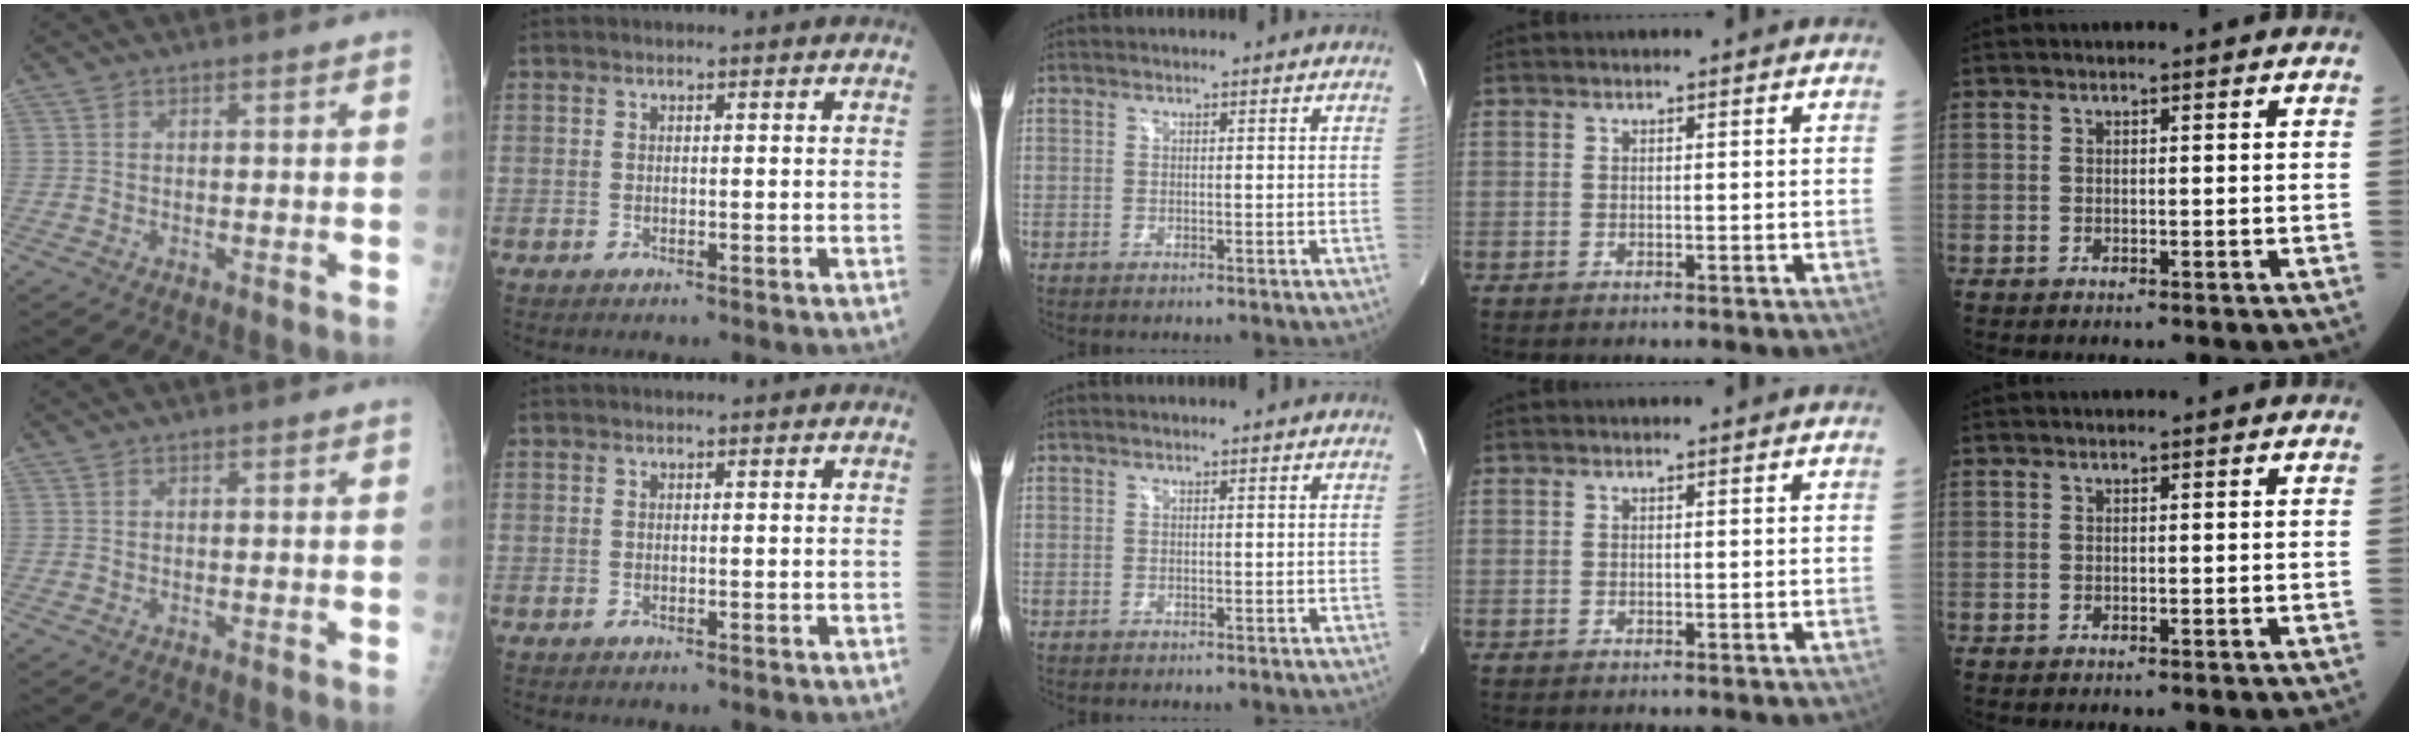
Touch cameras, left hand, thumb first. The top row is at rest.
{}